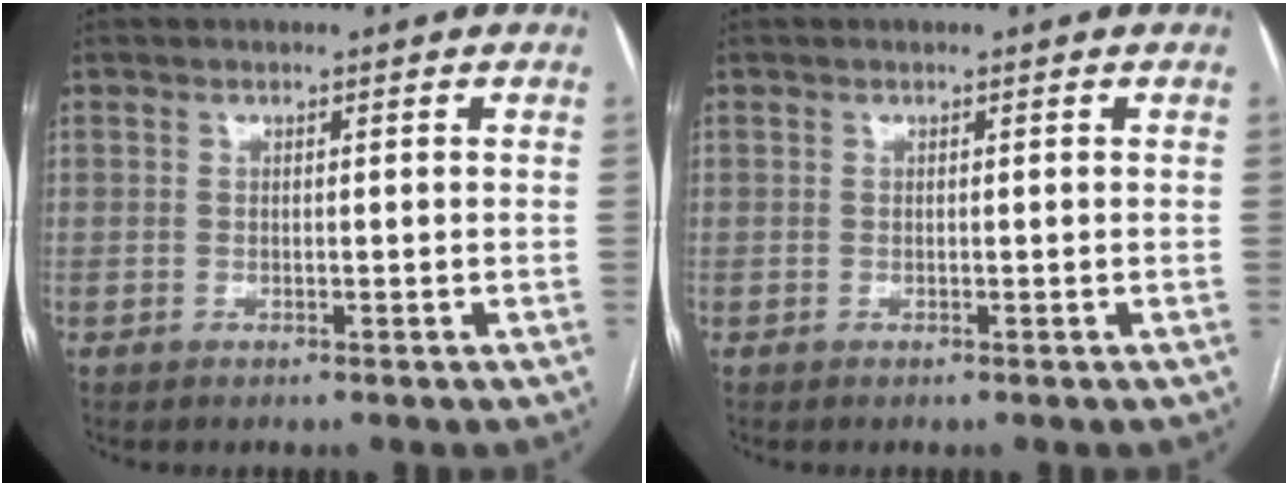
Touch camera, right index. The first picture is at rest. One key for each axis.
{"total": 0.0}